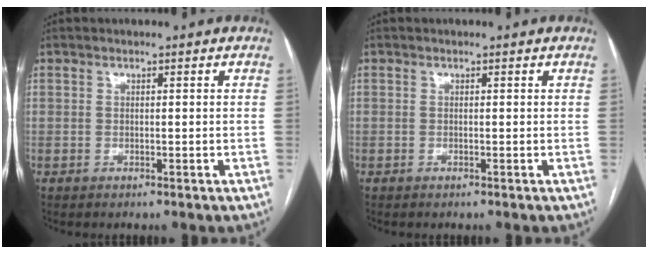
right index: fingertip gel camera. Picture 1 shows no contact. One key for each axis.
{"total": 0.0}